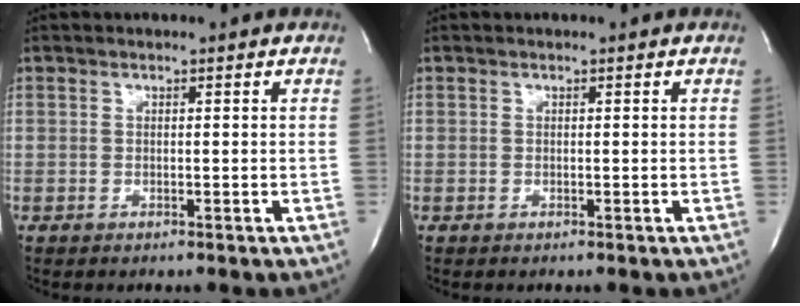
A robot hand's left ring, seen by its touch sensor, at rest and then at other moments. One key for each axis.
{"total": 0.0}